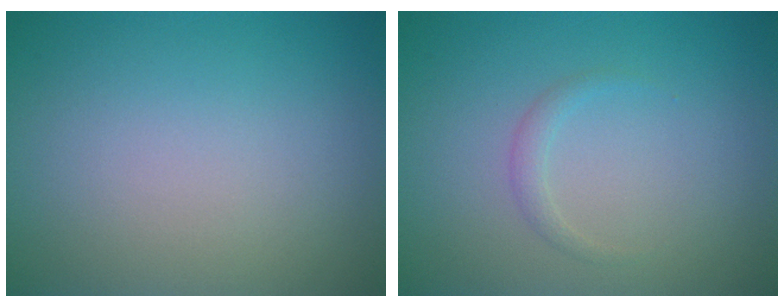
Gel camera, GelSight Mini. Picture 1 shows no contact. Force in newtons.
{"total": 0.5, "press": 0.5, "slide": 0.1}